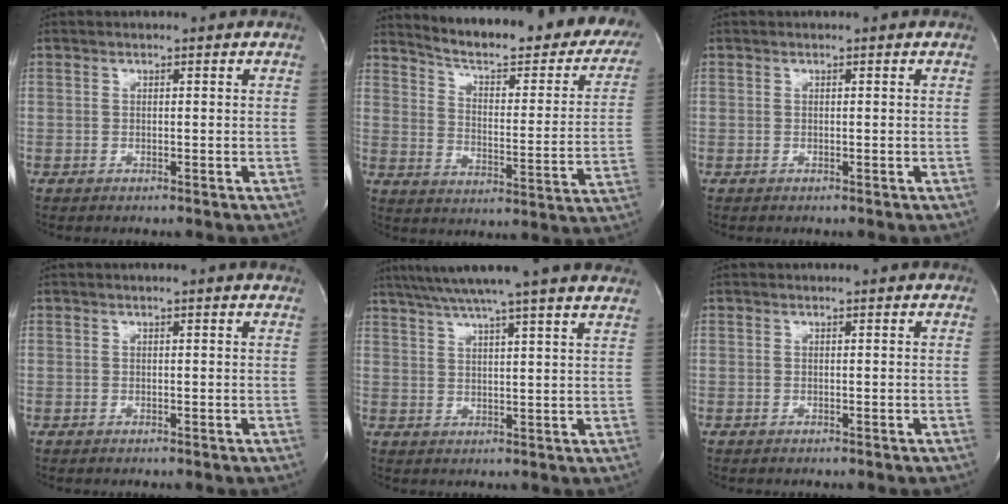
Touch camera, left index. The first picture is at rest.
{"total": 26.7, "force": [22.8, 5.6, 12.7], "torque": [-0.179, -0.065, 0.279]}
{"total": 0.0}
{"total": 2.3, "force": [2.1, -0.3, 0.8], "torque": [-0.020, 0.005, 0.020]}
{"total": 20.9, "force": [18.2, -0.6, 10.2], "torque": [-0.176, 0.005, 0.238]}
{"total": 1.2, "force": [1.2, 0.0, 0.2], "torque": [-0.011, 0.004, 0.014]}